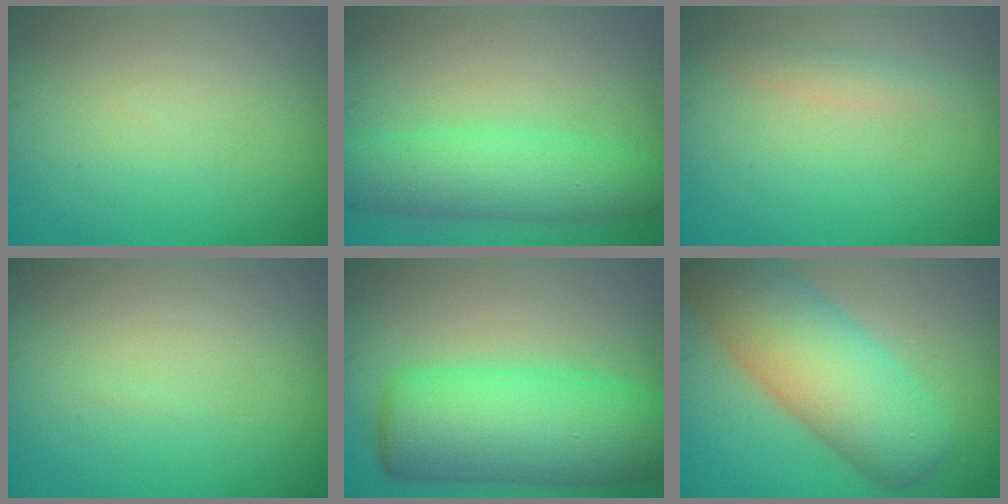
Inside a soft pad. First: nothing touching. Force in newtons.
{"total": 5.4, "press": 5.4, "slide": 0.2}
{"total": 1.3, "press": 1.3, "slide": 0.1}
{"total": 0.0}
{"total": 10.1, "press": 10.0, "slide": 0.2}
{"total": 9.5, "press": 9.5, "slide": 0.5}